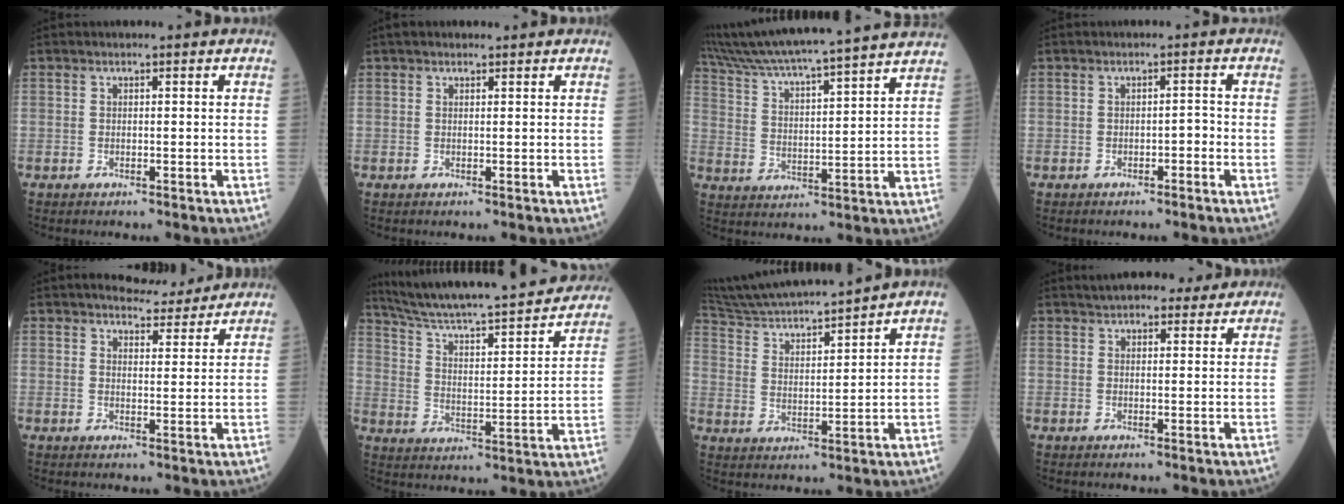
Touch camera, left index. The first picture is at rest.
{"total": 1.9, "force": [1.6, 0.5, 0.9], "torque": [-0.015, 0.022, 0.025]}
{"total": 23.1, "force": [20.8, -0.8, 10.1], "torque": [-0.183, -0.005, 0.307]}
{"total": 1.3, "force": [-0.7, 0.4, 1.0], "torque": [-0.011, 0.003, -0.012]}
{"total": 5.4, "force": [5.1, 1.4, 1.1], "torque": [-0.020, 0.004, 0.071]}
{"total": 26.2, "force": [23.6, 2.3, 11.1], "torque": [-0.184, -0.019, 0.332]}
{"total": 13.5, "force": [12.6, -0.7, 4.8], "torque": [-0.095, 0.006, 0.227]}
{"total": 7.2, "force": [5.9, 2.8, 3.0], "torque": [-0.037, 0.028, 0.088]}